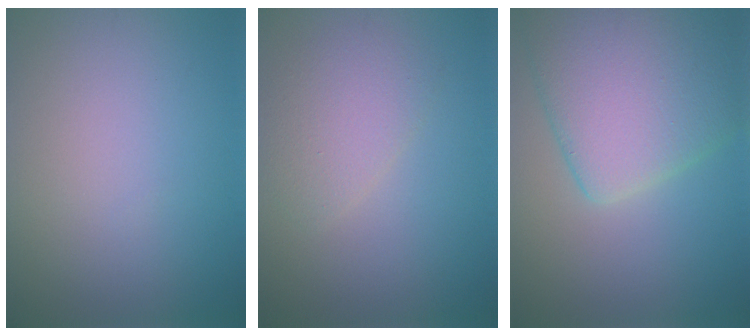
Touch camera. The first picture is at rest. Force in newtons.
{"total": 2.6, "press": 2.6, "slide": 0.2}
{"total": 8.9, "press": 8.9, "slide": 0.4}